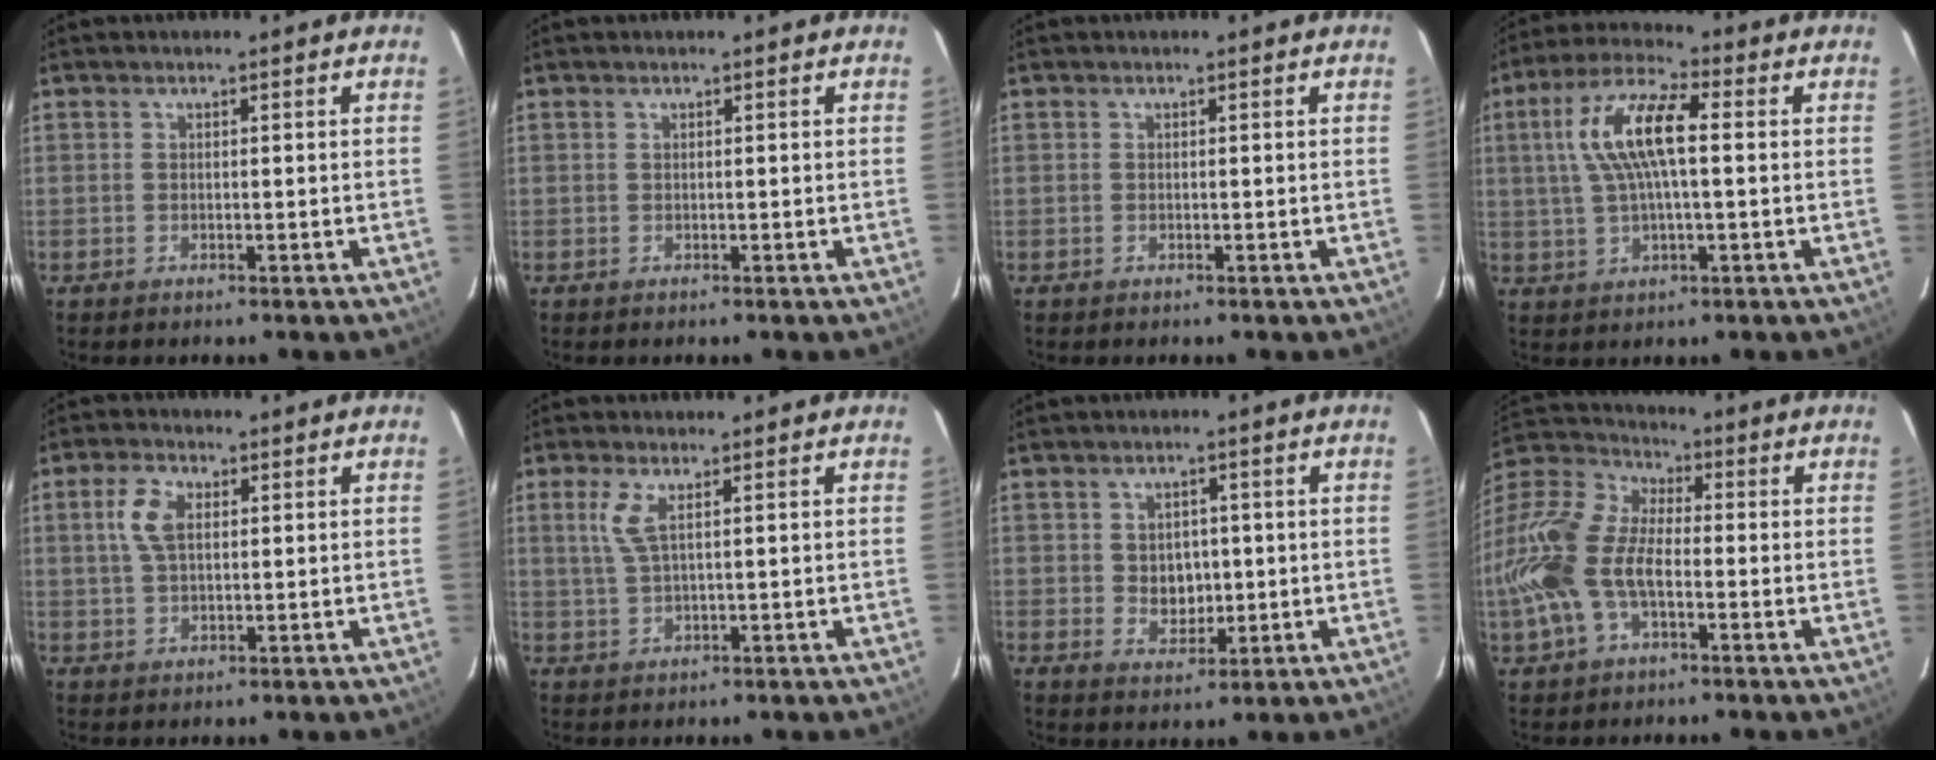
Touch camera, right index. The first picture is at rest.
{"total": 0.0}
{"total": 0.0}
{"total": 11.8, "force": [1.6, 3.6, 11.1], "torque": [-0.220, 0.019, 0.029]}
{"total": 5.4, "force": [1.4, 3.0, 4.3], "torque": [-0.086, 0.011, 0.029]}
{"total": 3.6, "force": [1.4, 0.5, 3.3], "torque": [-0.075, 0.000, 0.033]}
{"total": 4.7, "force": [0.1, 4.0, 2.6], "torque": [-0.044, 0.005, 0.009]}
{"total": 18.3, "force": [-4.5, 10.1, 14.6], "torque": [-0.321, 0.004, -0.094]}